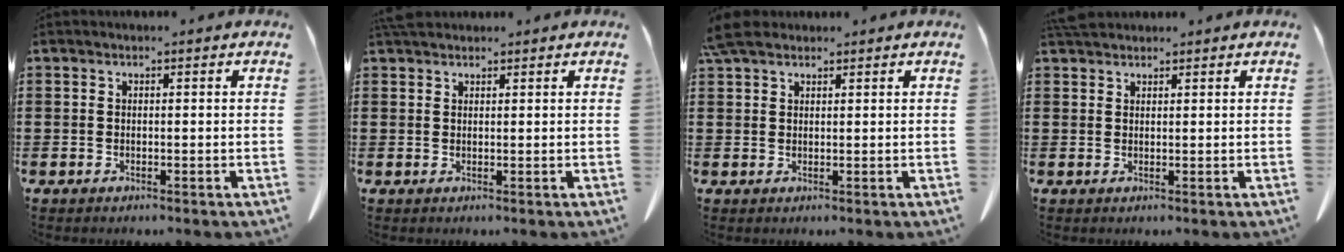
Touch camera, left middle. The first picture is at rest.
{"total": 2.1, "force": [1.8, 0.7, 0.8], "torque": [-0.022, 0.005, 0.036]}
{"total": 3.3, "force": [2.6, 1.2, 1.6], "torque": [-0.040, 0.005, 0.051]}
{"total": 2.5, "force": [2.2, 0.8, 0.8], "torque": [-0.024, 0.004, 0.043]}